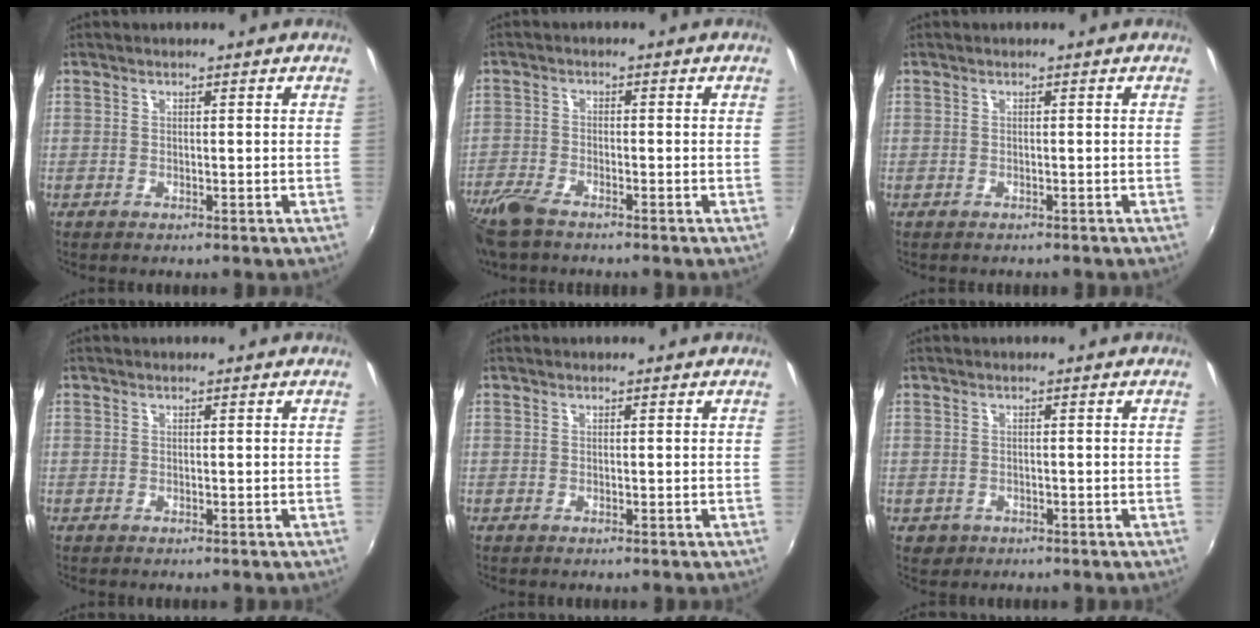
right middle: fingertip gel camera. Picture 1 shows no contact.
{"total": 7.6, "force": [-5.9, 2.4, 4.0], "torque": [-0.111, -0.024, -0.120]}
{"total": 0.8, "force": [-0.6, 0.5, 0.0], "torque": [-0.004, -0.001, -0.009]}
{"total": 0.0}
{"total": 0.0}
{"total": 2.4, "force": [-0.9, 2.1, 0.8], "torque": [-0.020, -0.004, -0.011]}